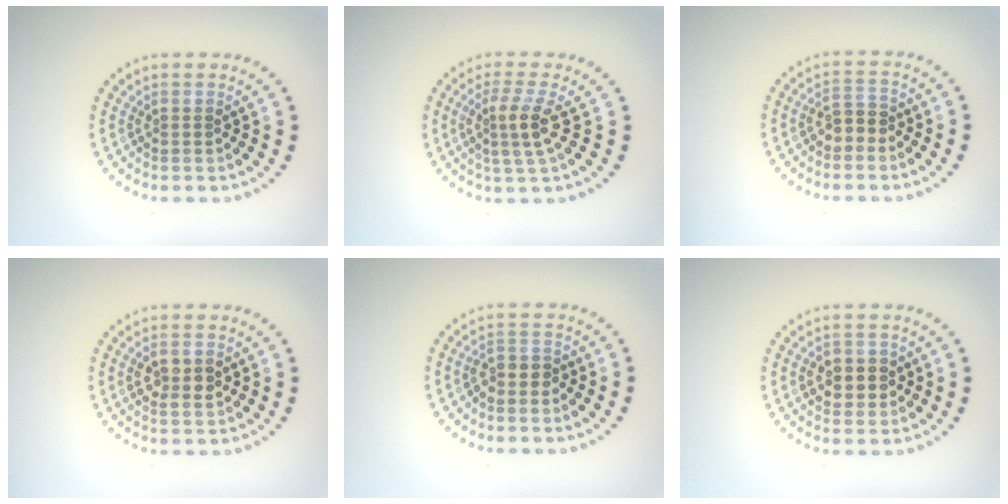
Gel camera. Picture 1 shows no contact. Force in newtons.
{"total": 2.8, "press": 2.4, "slide": 1.5}
{"total": 2.0, "press": 1.9, "slide": 0.6}
{"total": 2.5, "press": 2.5, "slide": 0.2}
{"total": 1.8, "press": 1.6, "slide": 0.9}
{"total": 2.9, "press": 2.9, "slide": 0.6}